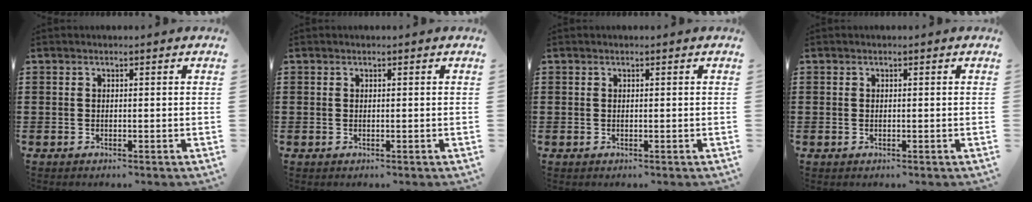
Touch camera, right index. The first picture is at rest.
{"total": 0.0}
{"total": 0.0}
{"total": 0.0}